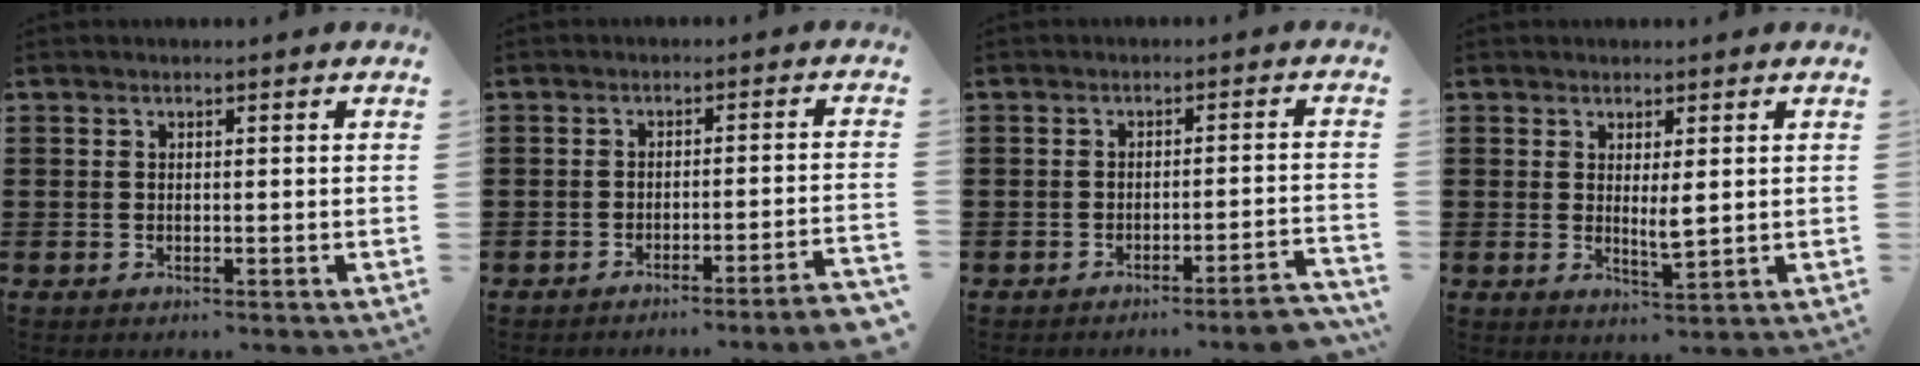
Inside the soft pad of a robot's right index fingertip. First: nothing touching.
{"total": 3.1, "force": [-2.7, -0.7, 1.4], "torque": [-0.023, -0.008, -0.056]}
{"total": 3.2, "force": [-2.8, -0.4, 1.4], "torque": [-0.024, -0.008, -0.057]}
{"total": 3.3, "force": [0.7, 0.8, 3.1], "torque": [-0.050, -0.004, 0.011]}